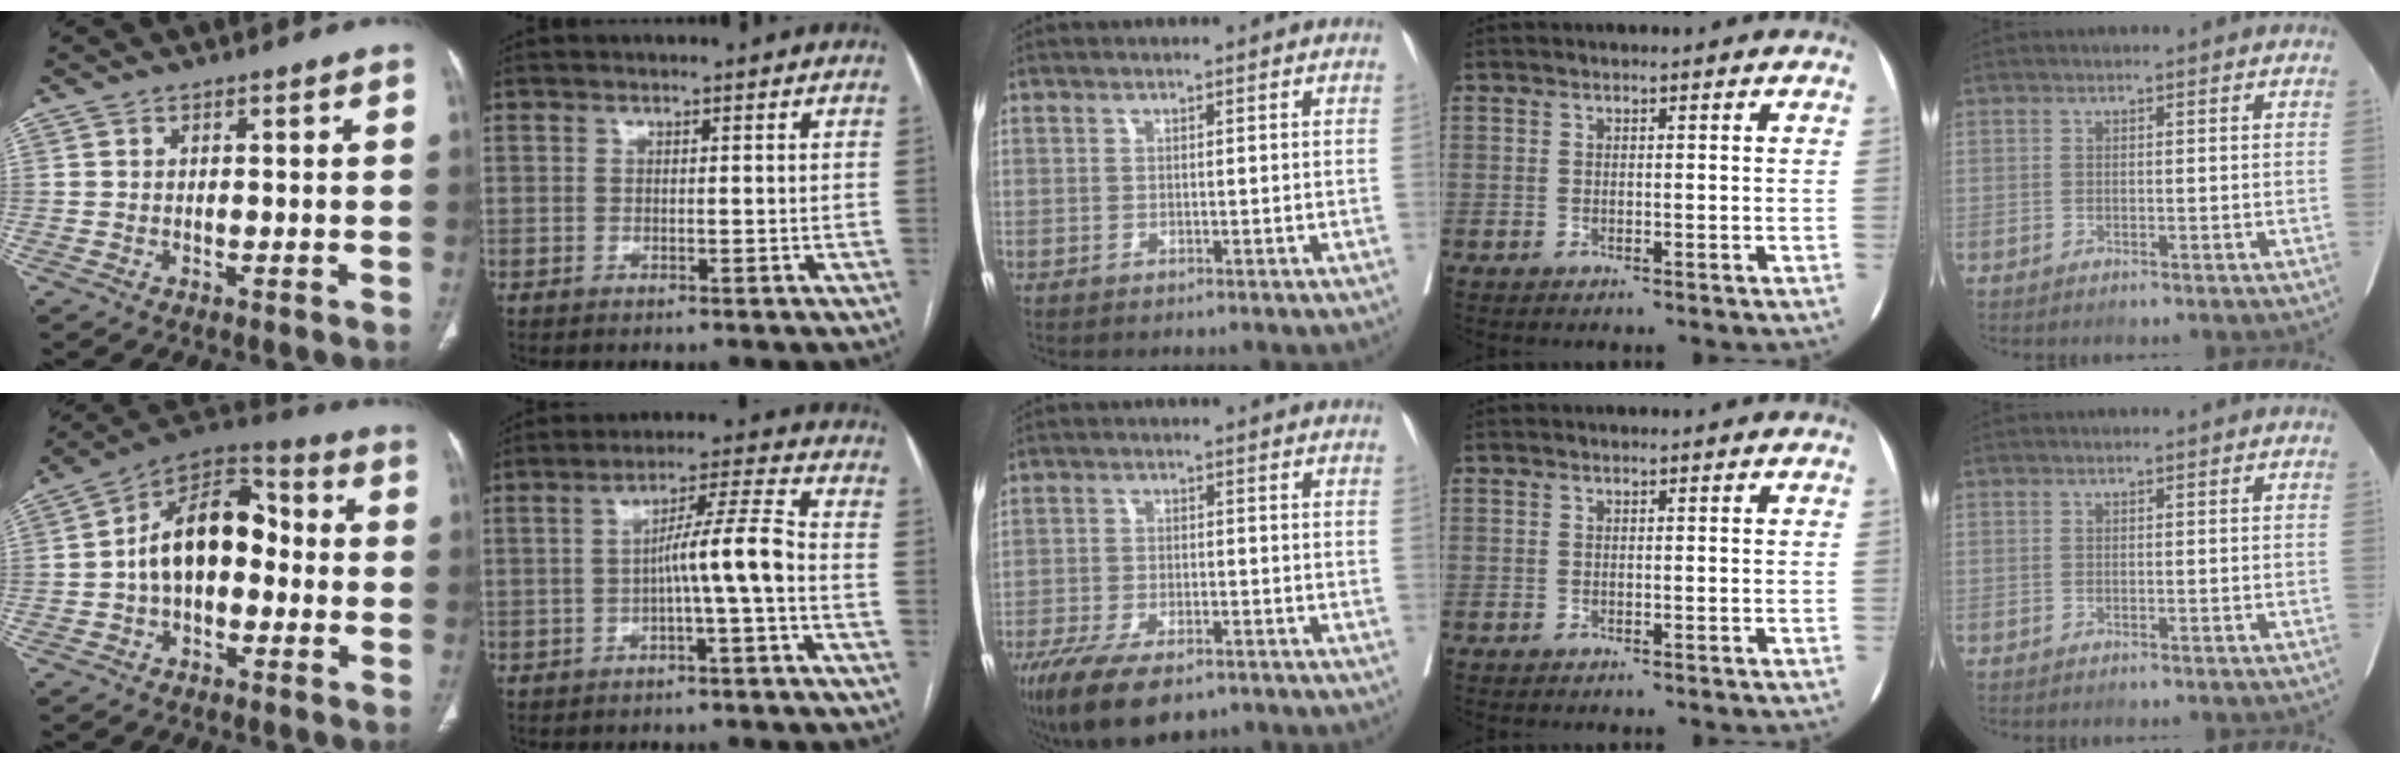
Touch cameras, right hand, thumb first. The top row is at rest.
{"thumb": {"total": 15.4, "force": [-0.6, 9.7, 11.9], "torque": [-0.166, 0.047, -0.023]}, "index": {"total": 7.2, "force": [-1.6, -0.7, 7.0], "torque": [-0.113, 0.022, -0.024]}, "middle": {"total": 13.3, "force": [-9.2, 4.7, 8.3], "torque": [-0.166, -0.025, -0.149]}}